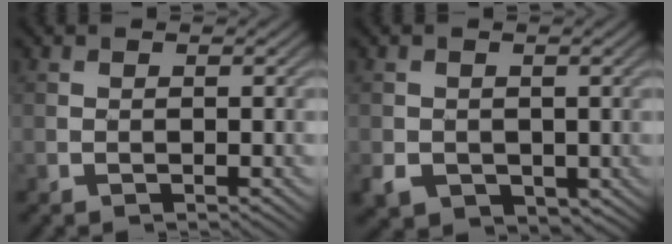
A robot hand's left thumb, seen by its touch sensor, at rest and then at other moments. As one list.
[{"total": 3.3, "force": [-0.6, 2.9, 1.4], "torque": [-0.044, -0.013, -0.011]}]